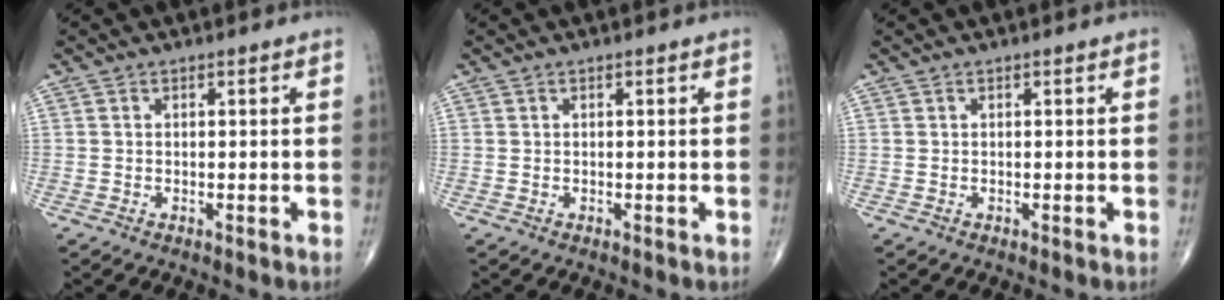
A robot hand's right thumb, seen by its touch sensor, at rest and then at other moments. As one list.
[{"total": 0.0}, {"total": 0.0}]